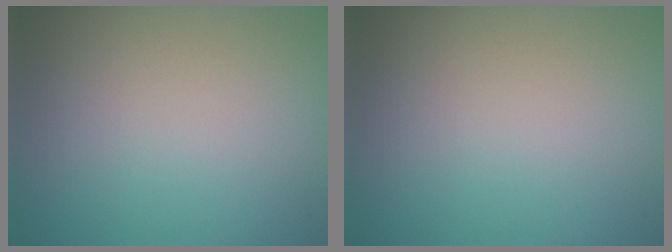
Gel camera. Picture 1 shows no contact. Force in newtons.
{"total": 0.0}